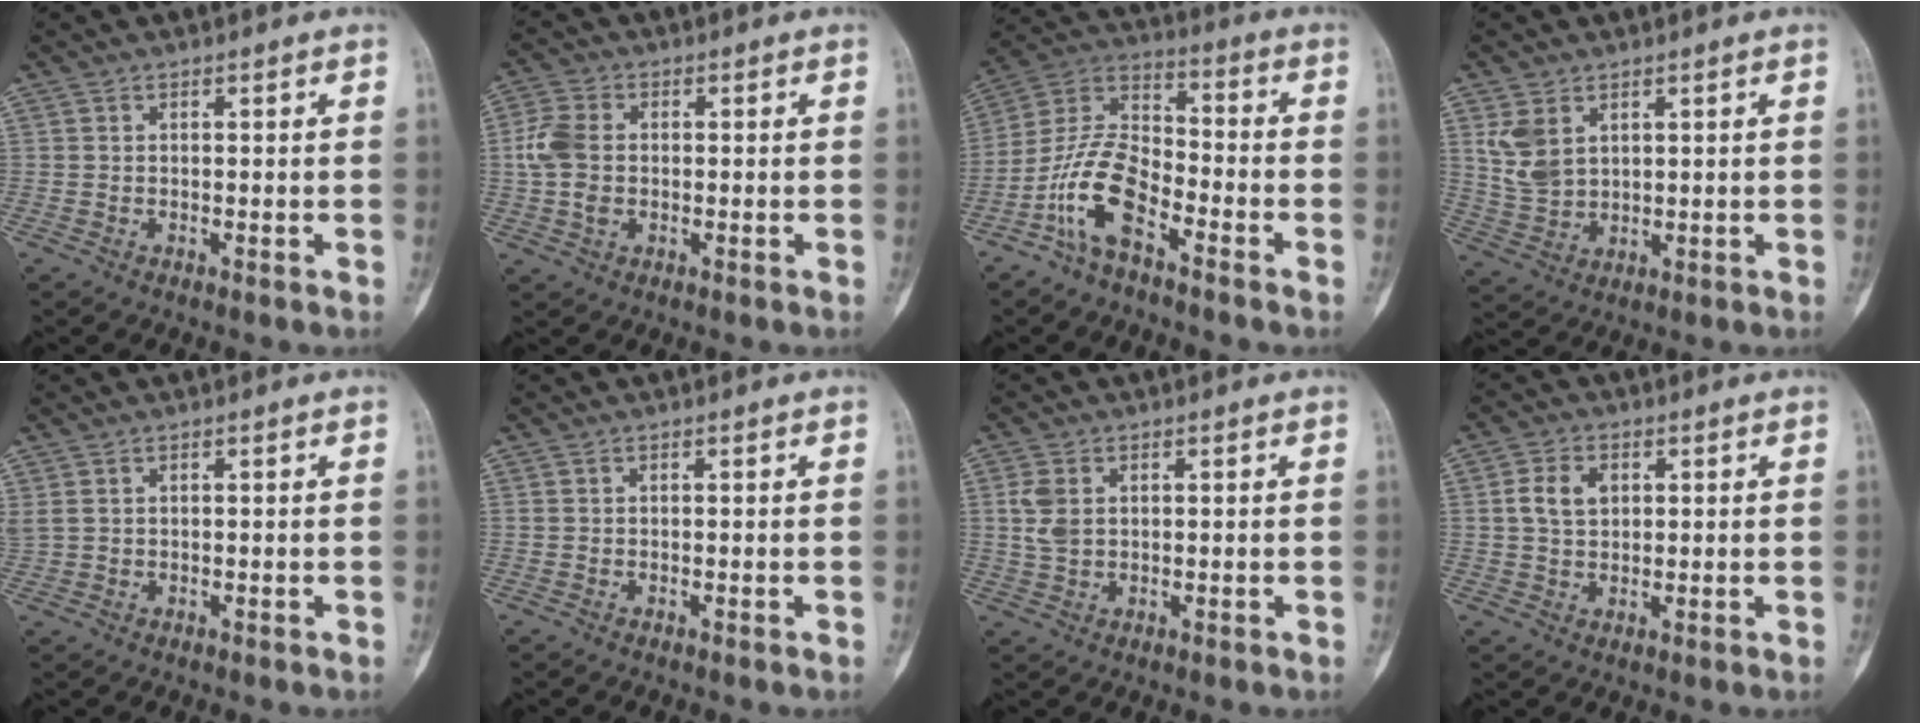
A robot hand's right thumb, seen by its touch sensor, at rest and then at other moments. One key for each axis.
{"total": 6.6, "fx": -0.1, "fy": 4.7, "fz": 4.7, "tx": -0.105, "ty": 0.010, "tz": -0.007}
{"total": 12.2, "fx": -6.4, "fy": 5.6, "fz": 8.7, "tx": -0.175, "ty": 0.060, "tz": -0.132}
{"total": 6.6, "fx": 2.7, "fy": 4.4, "fz": 4.1, "tx": -0.069, "ty": -0.009, "tz": 0.067}
{"total": 1.9, "fx": 0.7, "fy": 1.1, "fz": 1.3, "tx": -0.046, "ty": 0.008, "tz": 0.023}
{"total": 0.0}
{"total": 4.2, "fx": 0.8, "fy": 2.9, "fz": 2.9, "tx": -0.059, "ty": 0.002, "tz": 0.020}
{"total": 5.4, "fx": 1.2, "fy": 3.9, "fz": 3.5, "tx": -0.059, "ty": 0.001, "tz": 0.021}